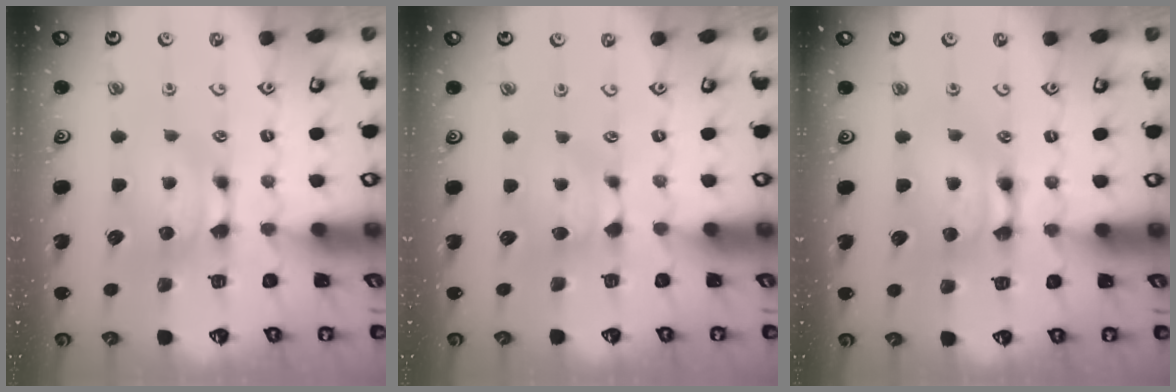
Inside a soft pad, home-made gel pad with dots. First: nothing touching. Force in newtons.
{"total": 1.3, "press": 1.2, "slide": 0.6}
{"total": 2.5, "press": 2.5, "slide": 0.1}